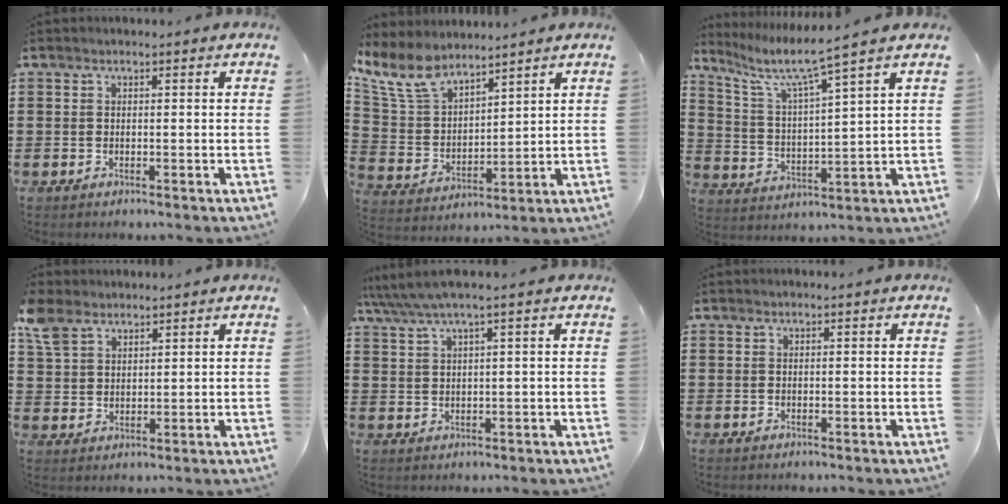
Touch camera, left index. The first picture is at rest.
{"total": 8.8, "force": [7.2, 3.3, 3.9], "torque": [-0.106, -0.027, 0.134]}
{"total": 5.3, "force": [4.0, -0.1, 3.4], "torque": [-0.089, -0.036, 0.057]}
{"total": 5.2, "force": [3.9, 3.0, 1.6], "torque": [-0.049, 0.006, 0.075]}
{"total": 2.5, "force": [1.4, -0.1, 2.1], "torque": [-0.051, -0.002, 0.021]}
{"total": 0.0}